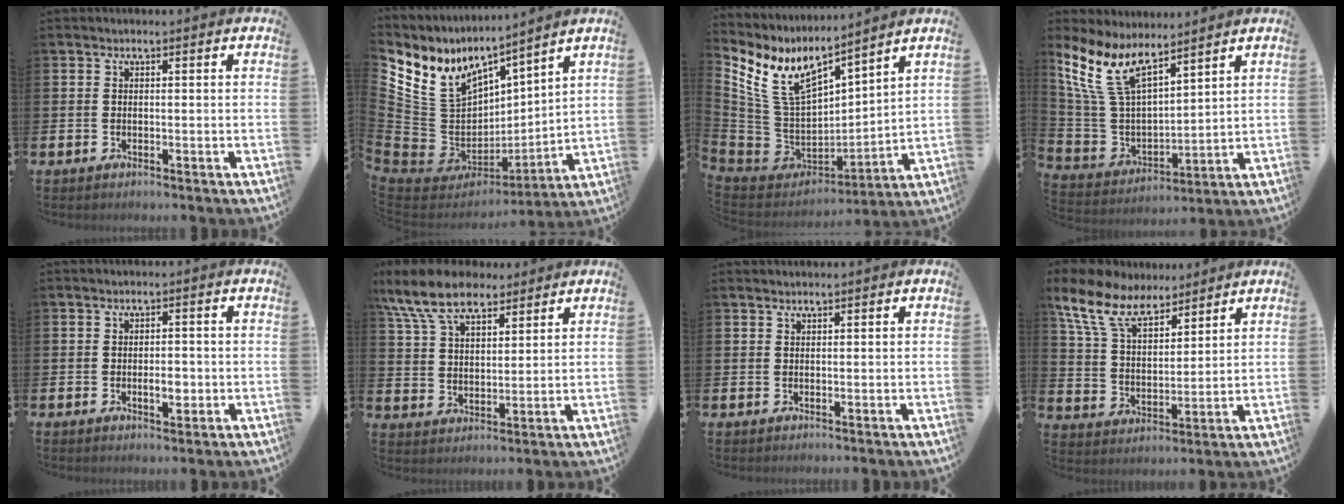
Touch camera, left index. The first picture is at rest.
{"total": 7.6, "force": [6.0, 4.6, 0.5], "torque": [-0.074, -0.068, 0.112]}
{"total": 10.3, "force": [7.9, 4.4, 4.9], "torque": [-0.138, -0.048, 0.146]}
{"total": 10.2, "force": [7.8, 4.1, 5.0], "torque": [-0.137, -0.038, 0.147]}
{"total": 2.1, "force": [-0.4, 1.2, 1.7], "torque": [-0.012, -0.007, -0.012]}
{"total": 10.0, "force": [8.3, 4.0, 4.0], "torque": [-0.103, -0.023, 0.154]}
{"total": 0.9, "force": [0.9, 0.1, 0.0], "torque": [0.012, -0.004, 0.014]}
{"total": 9.6, "force": [8.0, 4.1, 3.4], "torque": [-0.108, -0.034, 0.149]}